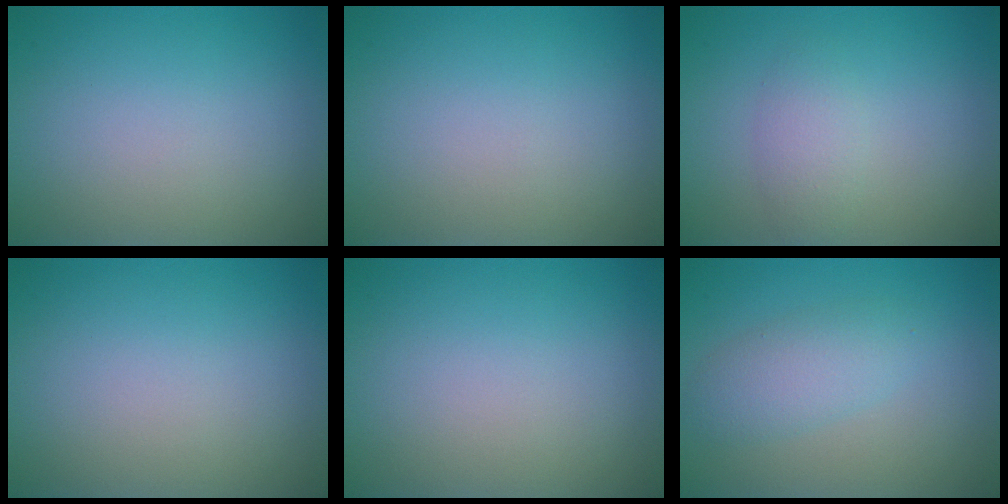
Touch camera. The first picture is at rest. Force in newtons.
{"total": 0.0}
{"total": 1.9, "press": 1.9, "slide": 0.1}
{"total": 0.0}
{"total": 0.0}
{"total": 2.9, "press": 2.9, "slide": 0.1}